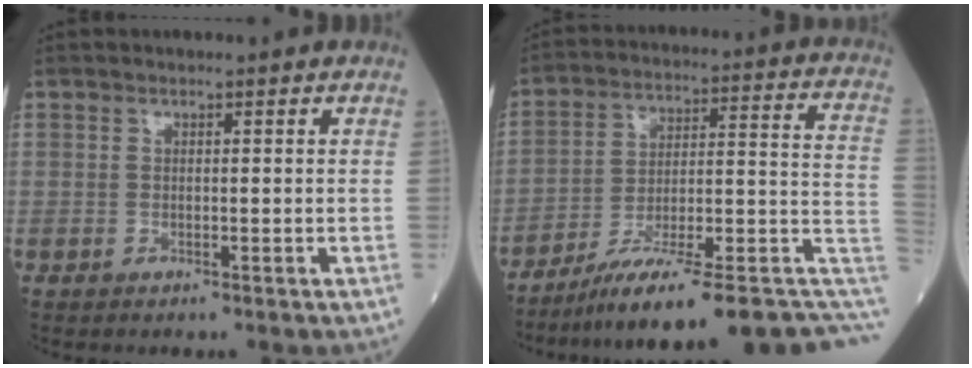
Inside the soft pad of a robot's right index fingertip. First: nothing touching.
{"total": 22.2, "force": [-15.6, 3.0, 15.6], "torque": [-0.144, 0.039, -0.230]}